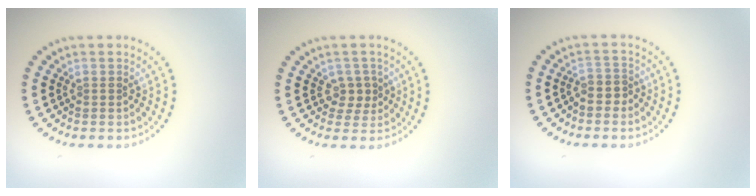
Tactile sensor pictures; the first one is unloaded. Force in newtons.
{"total": 1.8, "press": 1.5, "slide": 1.0}
{"total": 1.5, "press": 1.2, "slide": 0.9}